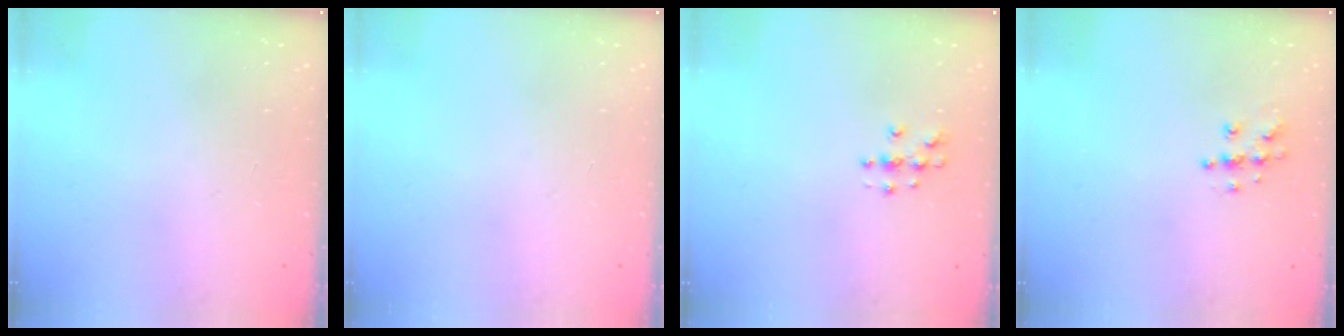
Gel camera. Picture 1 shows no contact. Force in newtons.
{"total": 0.0}
{"total": 3.7, "press": 3.7, "slide": 0.2}
{"total": 6.4, "press": 6.4, "slide": 0.2}